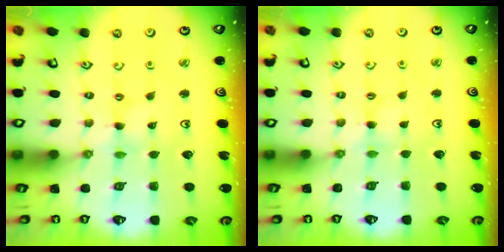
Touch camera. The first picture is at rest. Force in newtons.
{"total": 2.7, "press": 2.6, "slide": 0.4}